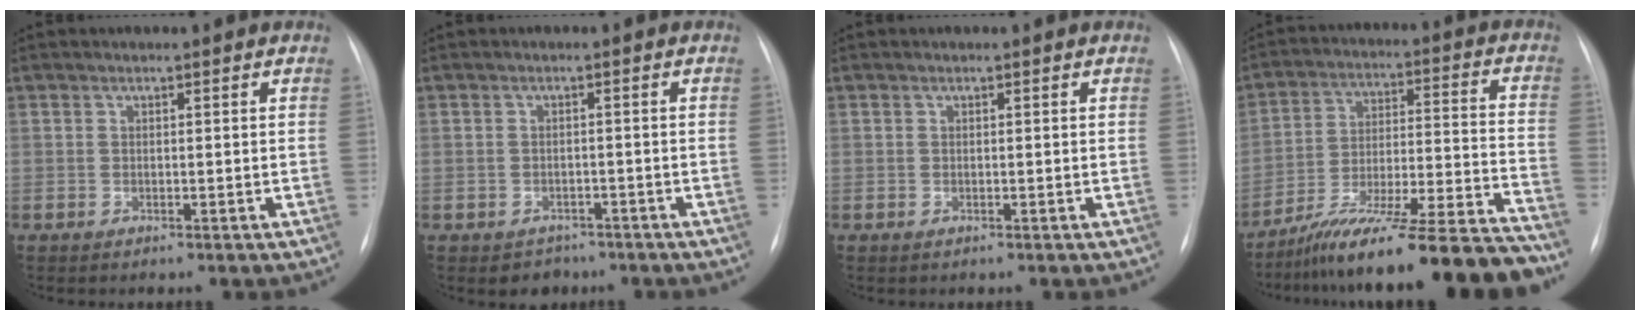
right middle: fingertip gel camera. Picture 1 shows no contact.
{"total": 2.6, "force": [-1.8, 1.9, 0.2], "torque": [-0.006, 0.010, -0.020]}
{"total": 0.0}
{"total": 21.6, "force": [-19.0, -0.5, 10.1], "torque": [-0.133, 0.006, -0.305]}